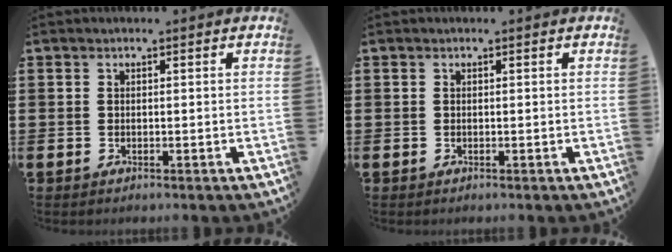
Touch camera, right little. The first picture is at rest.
{"total": 0.0}